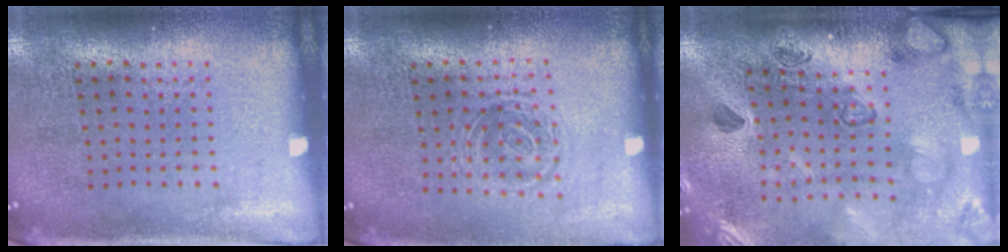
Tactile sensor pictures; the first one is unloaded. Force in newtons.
{"total": 1.4, "press": 1.0, "slide": 0.9}
{"total": 2.3, "press": 2.3, "slide": 0.5}